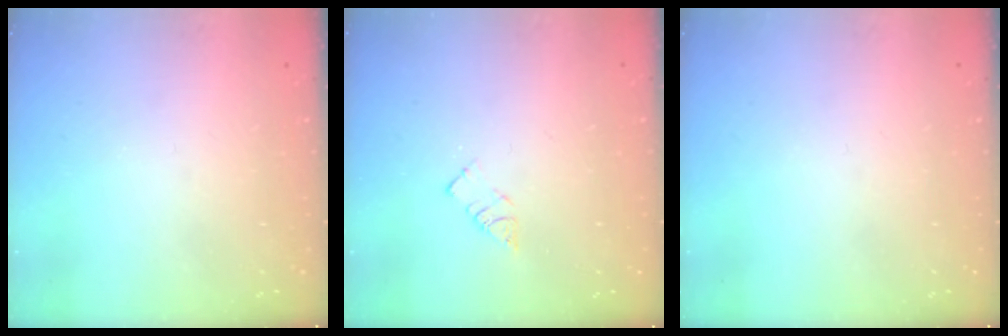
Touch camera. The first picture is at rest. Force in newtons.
{"total": 3.9, "press": 3.9, "slide": 0.0}
{"total": 0.0}